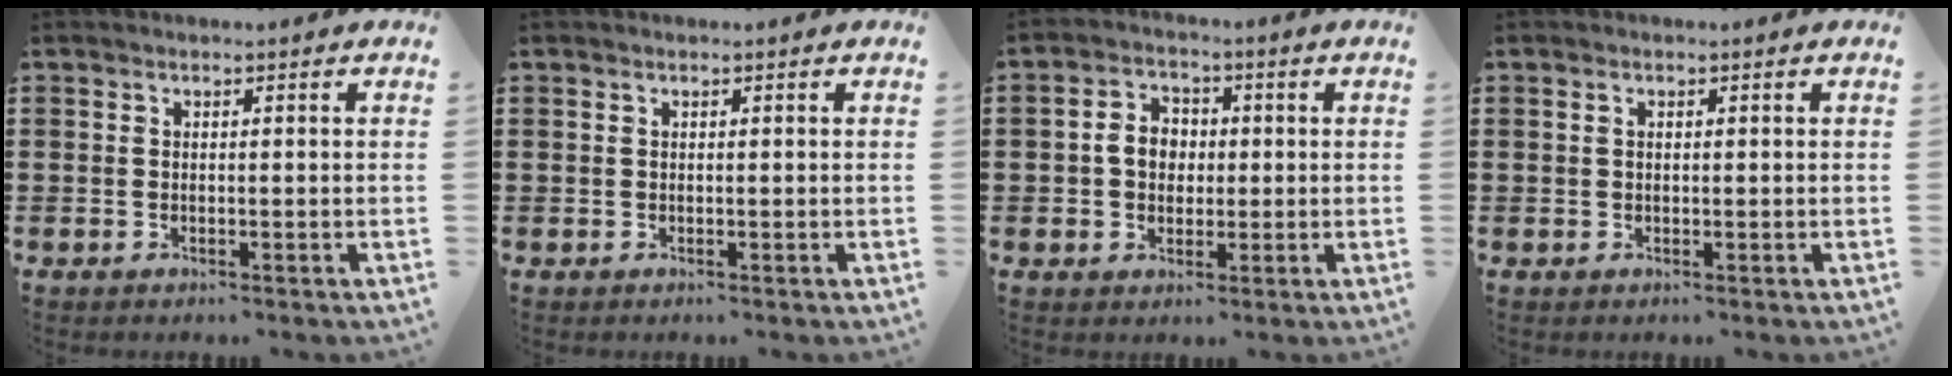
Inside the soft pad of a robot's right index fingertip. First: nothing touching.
{"total": 0.0}
{"total": 4.8, "force": [-0.1, 3.9, 2.8], "torque": [-0.063, 0.015, -0.006]}
{"total": 0.7, "force": [0.2, 0.5, 0.4], "torque": [-0.010, 0.003, 0.004]}